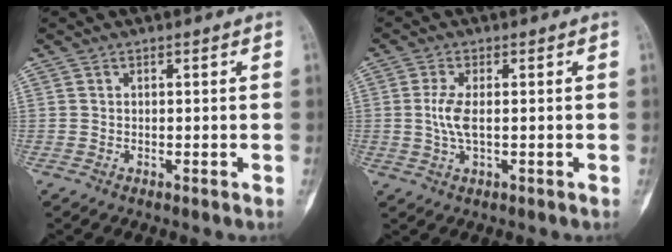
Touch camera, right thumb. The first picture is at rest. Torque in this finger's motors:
{"motor_torque": [0.83, 0.05, 0.31, -0.33, 0.10]}